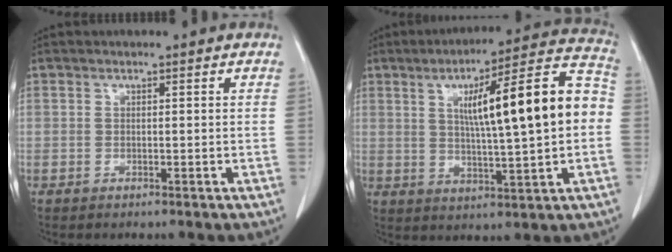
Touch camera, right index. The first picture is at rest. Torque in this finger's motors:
{"motor_torque": [1.38, 0.76, 0.40, 0.18]}